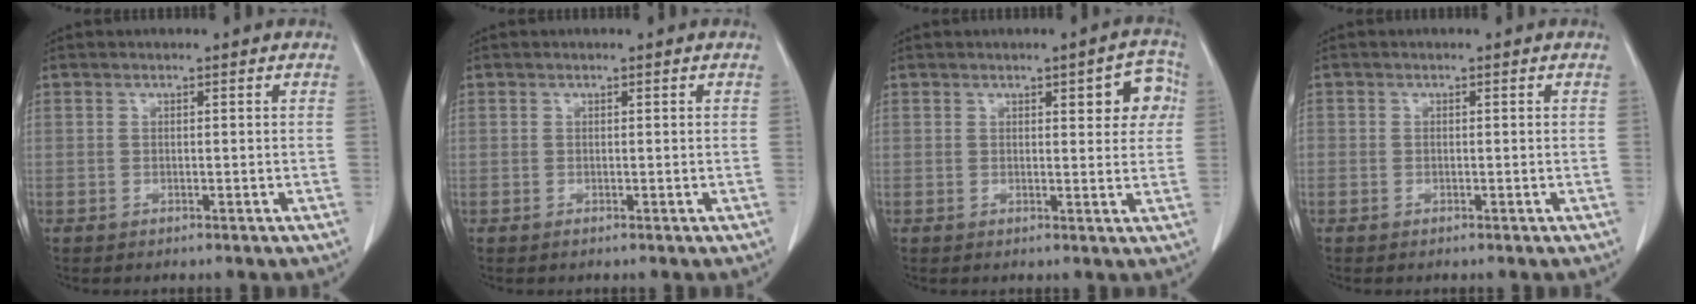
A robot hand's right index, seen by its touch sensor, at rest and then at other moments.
{"total": 0.0}
{"total": 5.6, "force": [1.8, 1.9, 5.0], "torque": [-0.048, 0.012, 0.017]}
{"total": 0.5, "force": [-0.2, 0.5, 0.3], "torque": [-0.005, 0.002, -0.004]}